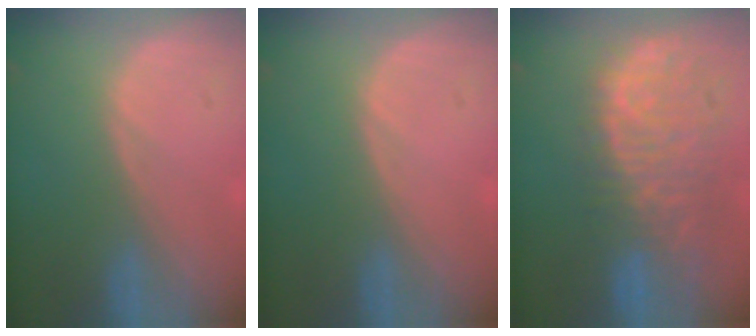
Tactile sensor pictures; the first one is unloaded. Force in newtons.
{"total": 0.0}
{"total": 11.3, "press": 9.7, "slide": 5.8}